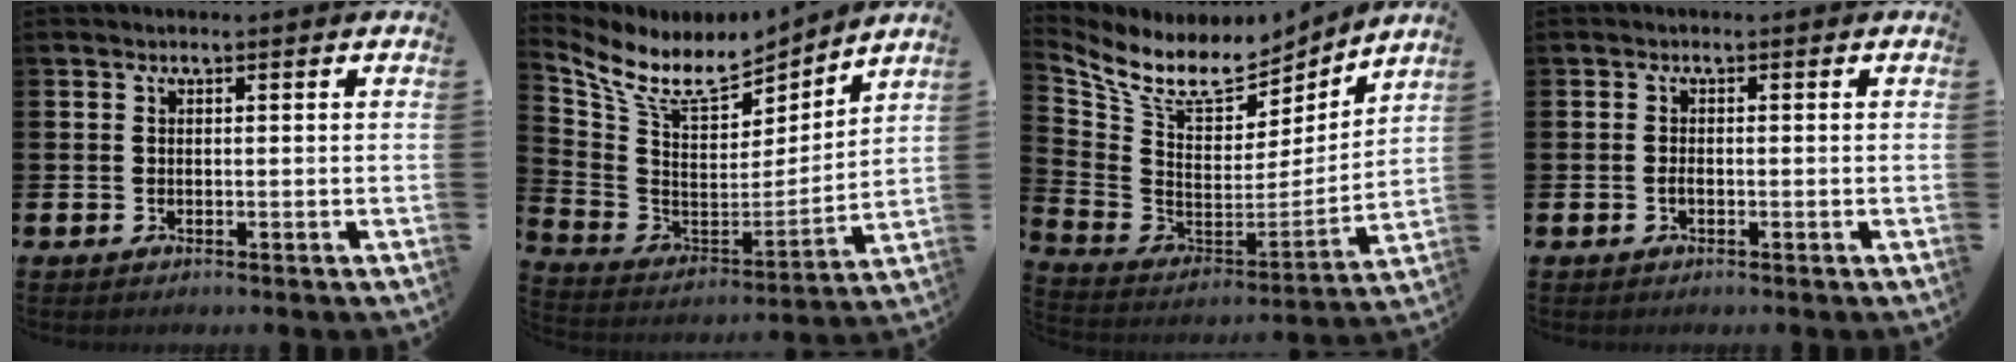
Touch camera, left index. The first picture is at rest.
{"total": 10.0, "force": [8.4, 3.9, 4.0], "torque": [-0.118, -0.053, 0.148]}
{"total": 10.3, "force": [8.5, 4.2, 4.1], "torque": [-0.115, -0.057, 0.146]}
{"total": 0.8, "force": [-0.4, 0.4, 0.6], "torque": [-0.013, 0.000, -0.007]}